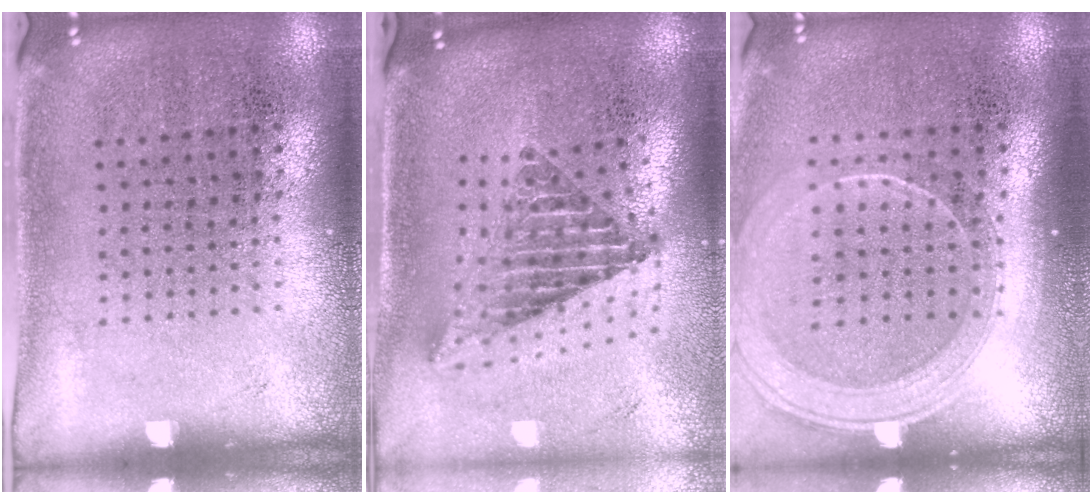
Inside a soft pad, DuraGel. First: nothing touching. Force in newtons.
{"total": 2.4, "press": 1.7, "slide": 1.8}
{"total": 1.9, "press": 1.7, "slide": 0.9}